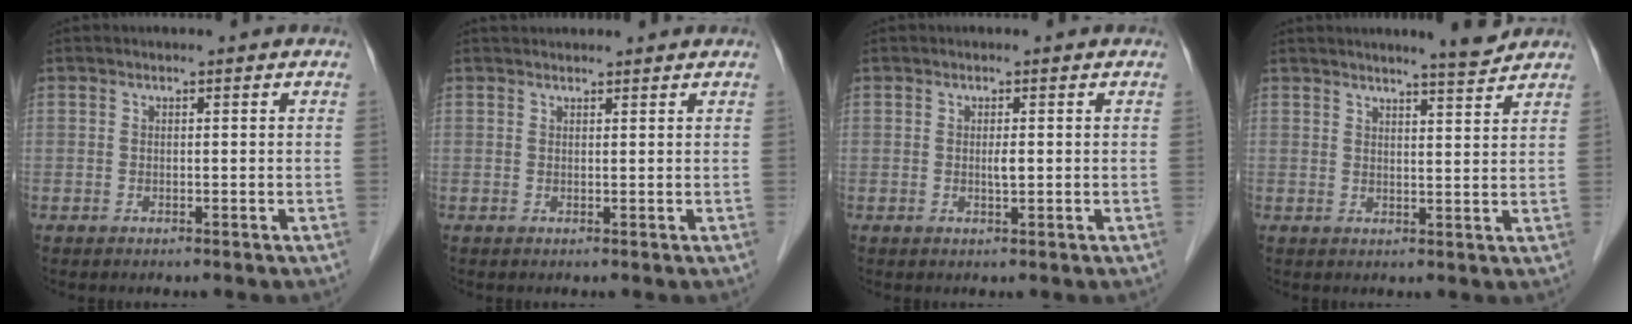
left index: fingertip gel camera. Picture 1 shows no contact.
{"total": 3.8, "force": [3.7, 0.7, 0.8], "torque": [-0.009, 0.034, 0.048]}
{"total": 1.1, "force": [0.1, 0.2, 1.1], "torque": [-0.021, -0.001, 0.001]}
{"total": 4.4, "force": [4.1, -0.4, 1.5], "torque": [-0.033, -0.011, 0.059]}